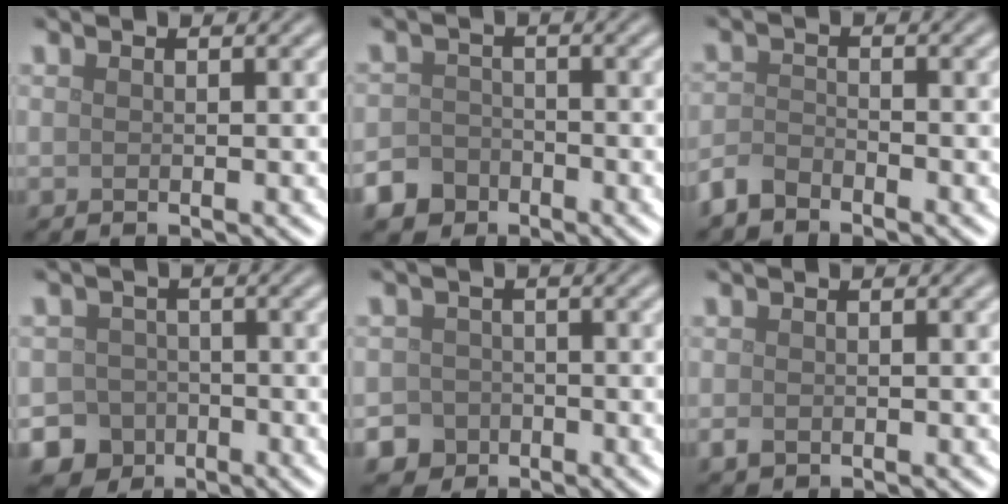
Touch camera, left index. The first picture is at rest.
{"total": 4.8, "force": [-3.2, 3.4, 0.8], "torque": [0.006, -0.008, -0.059]}
{"total": 2.2, "force": [-2.0, 0.9, 0.6], "torque": [-0.012, 0.001, -0.048]}
{"total": 7.5, "force": [-4.2, 6.1, 1.0], "torque": [0.006, -0.026, -0.082]}
{"total": 3.9, "force": [-2.2, 3.2, 0.4], "torque": [0.021, -0.003, -0.041]}
{"total": 1.0, "force": [-0.4, 0.7, 0.5], "torque": [-0.010, -0.004, -0.008]}